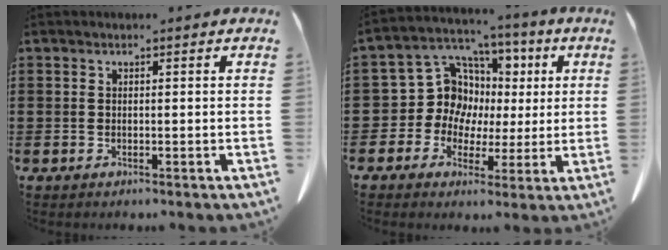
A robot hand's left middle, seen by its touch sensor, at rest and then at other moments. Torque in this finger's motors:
{"motor_torque": [-0.08, 0.28, 0.34, 0.03]}